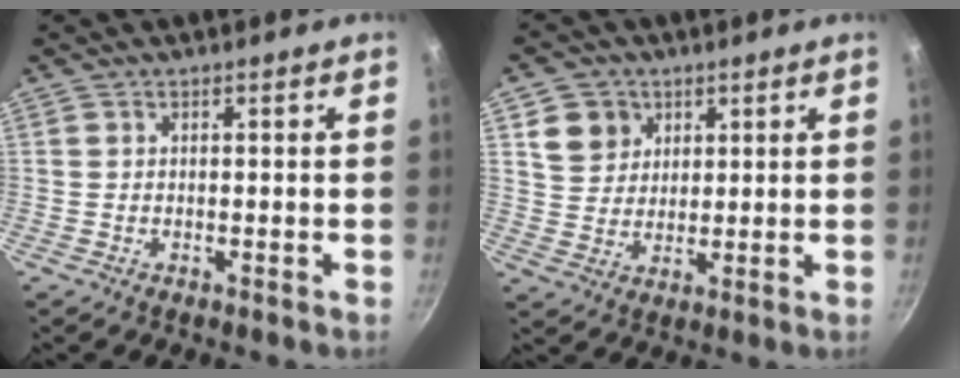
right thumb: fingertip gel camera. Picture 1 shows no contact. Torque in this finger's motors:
{"motor_torque": [-0.70, 0.58, 0.14, -0.06, -0.03]}